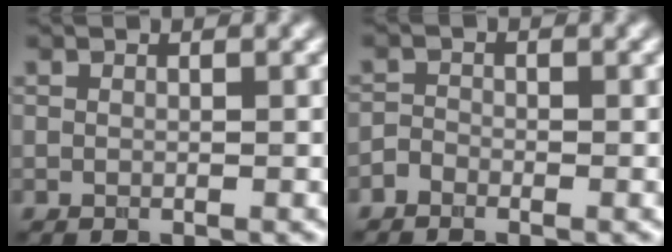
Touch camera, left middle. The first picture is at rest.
{"total": 1.1, "force": [-0.9, 0.6, 0.2], "torque": [-0.001, 0.005, -0.024]}